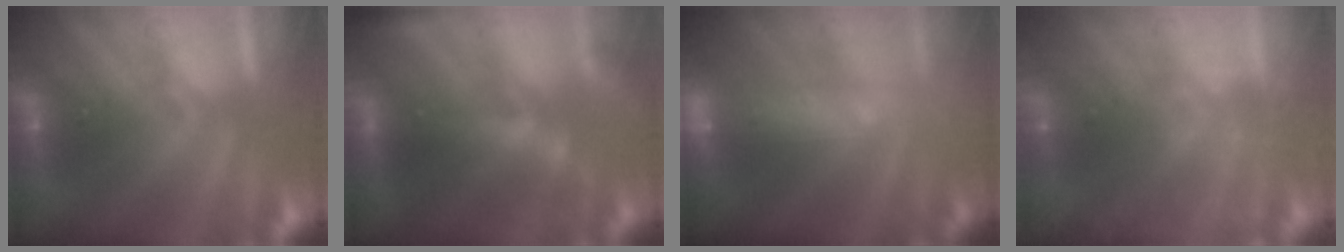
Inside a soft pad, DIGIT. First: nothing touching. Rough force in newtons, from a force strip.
{"total": 7.3}
{"total": 8.9}
{"total": 7.5}